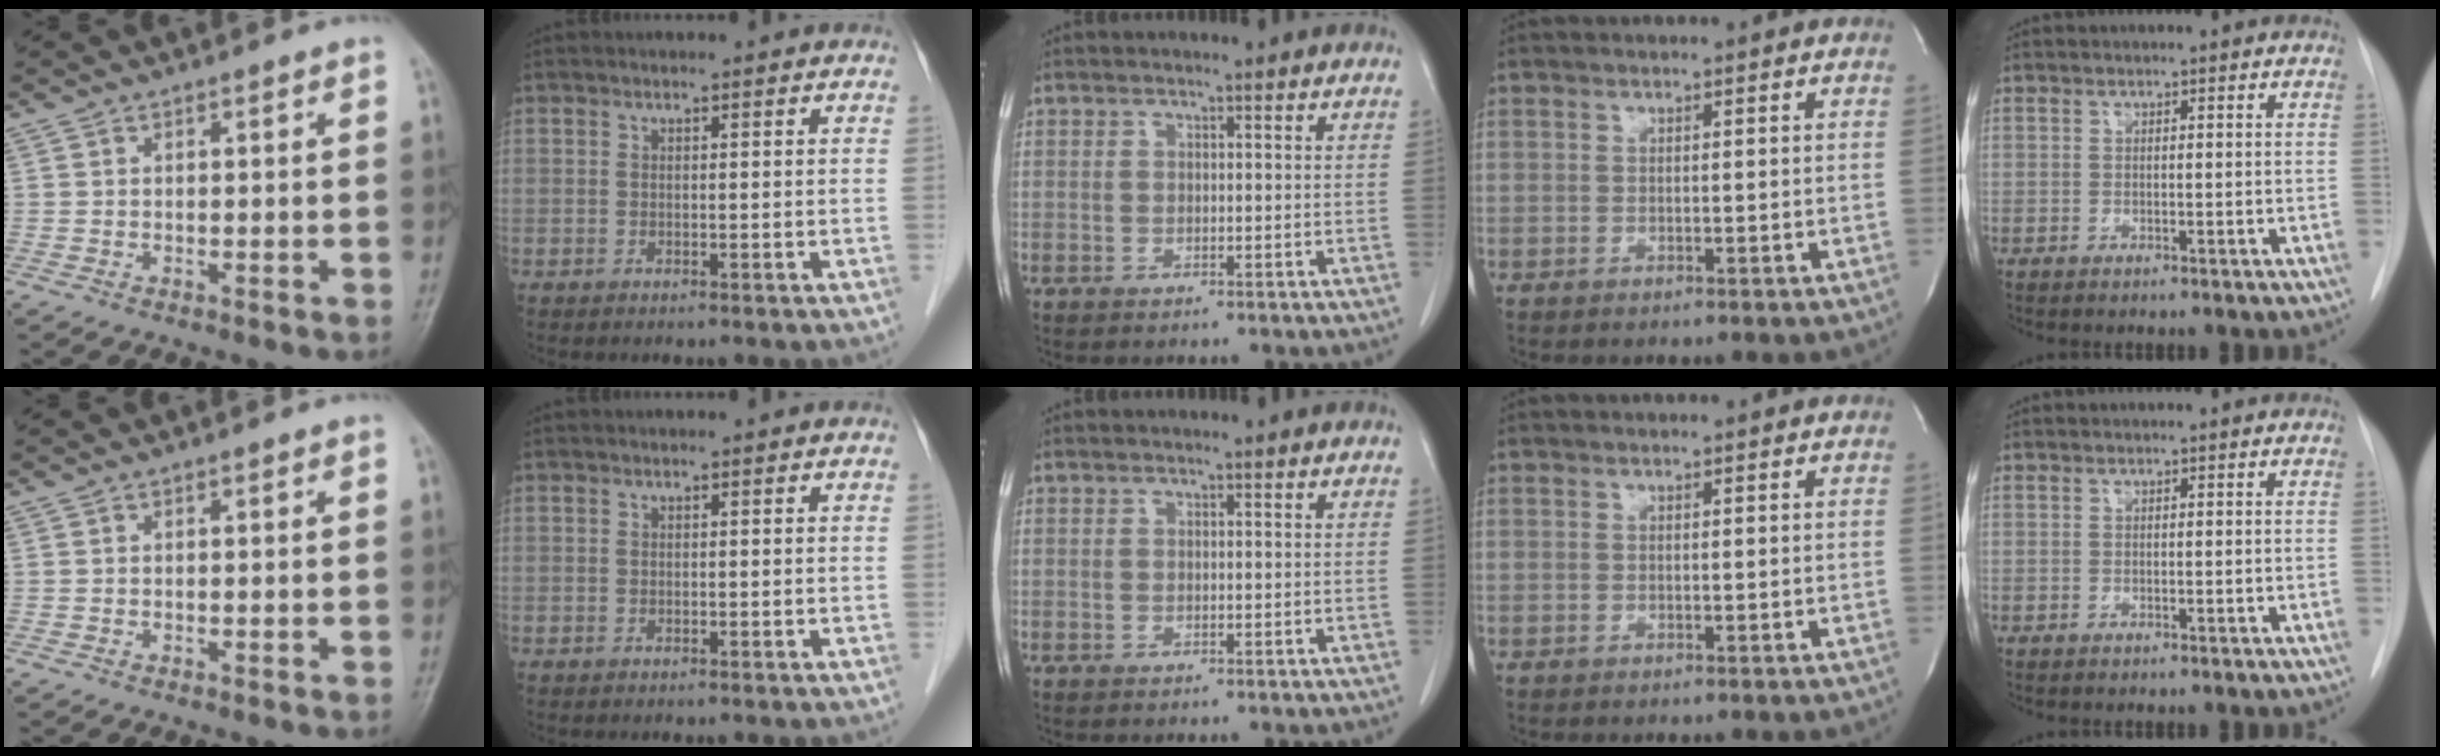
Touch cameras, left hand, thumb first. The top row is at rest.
{}